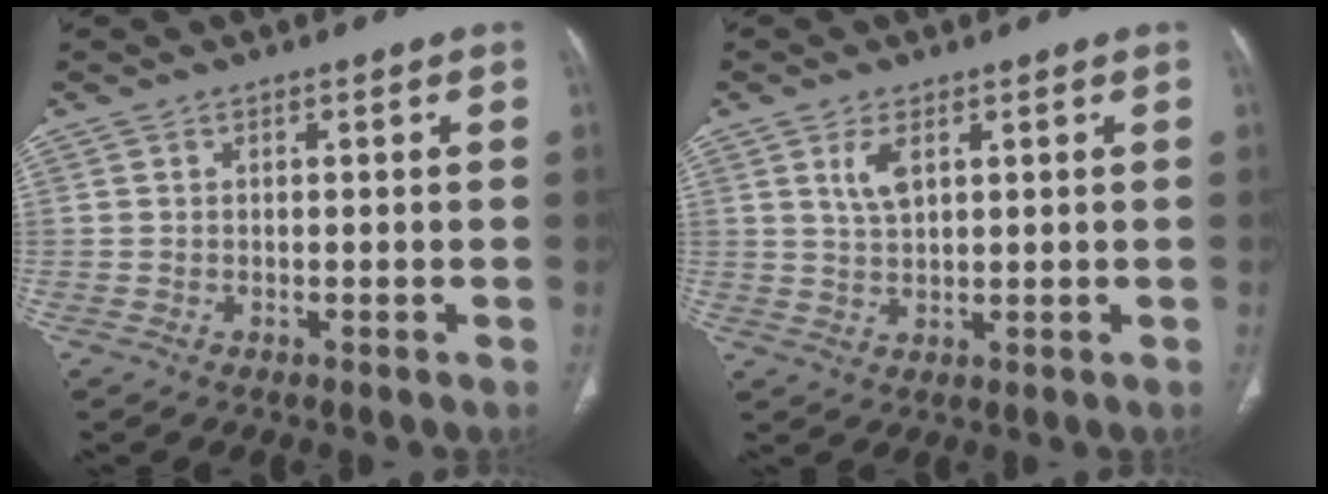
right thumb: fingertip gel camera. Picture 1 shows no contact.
{"total": 3.8, "force": [1.8, 1.7, 2.9], "torque": [-0.060, -0.008, 0.040]}